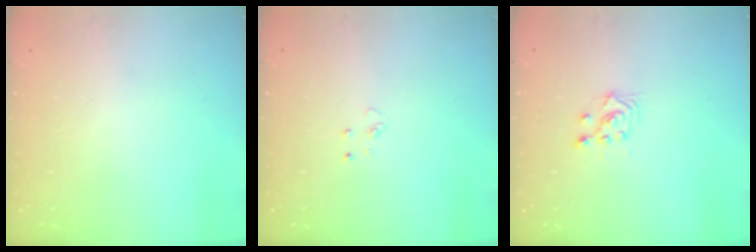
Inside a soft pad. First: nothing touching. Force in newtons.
{"total": 2.9, "press": 2.9, "slide": 0.2}
{"total": 4.6, "press": 4.5, "slide": 0.6}